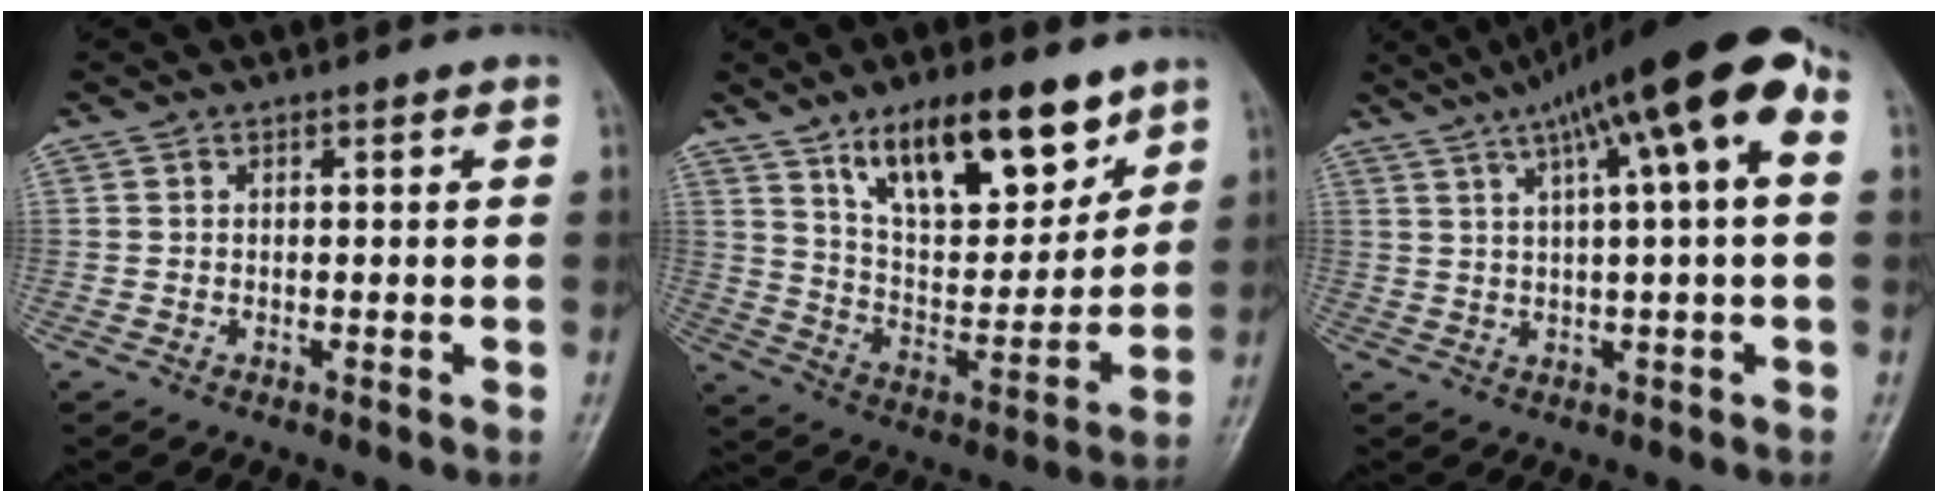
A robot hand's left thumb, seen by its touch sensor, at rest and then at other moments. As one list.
[{"total": 18.5, "force": [11.7, 7.4, 12.3], "torque": [-0.149, -0.062, 0.207]}, {"total": 16.6, "force": [6.4, 3.0, 15.0], "torque": [-0.241, 0.033, 0.097]}]